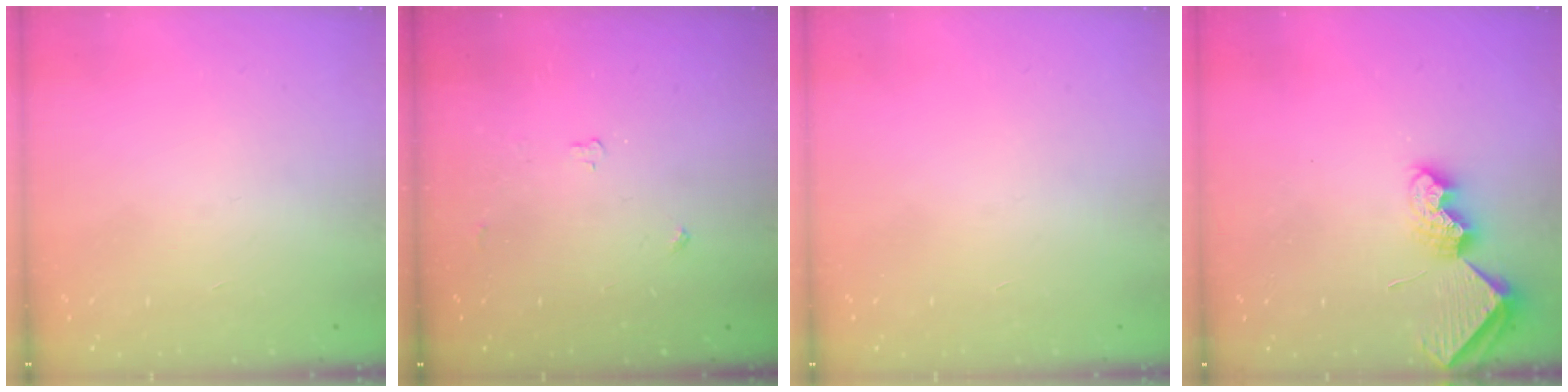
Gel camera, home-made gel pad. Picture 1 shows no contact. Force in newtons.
{"total": 2.8, "press": 2.8, "slide": 0.5}
{"total": 0.0}
{"total": 7.1, "press": 7.0, "slide": 0.7}